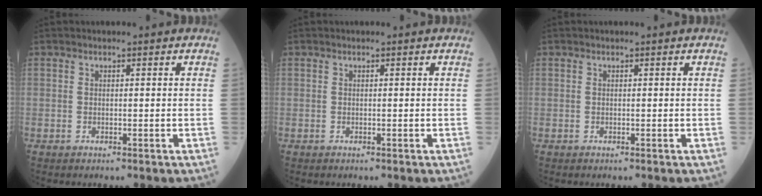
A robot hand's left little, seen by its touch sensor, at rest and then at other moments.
{"total": 0.0}
{"total": 0.0}